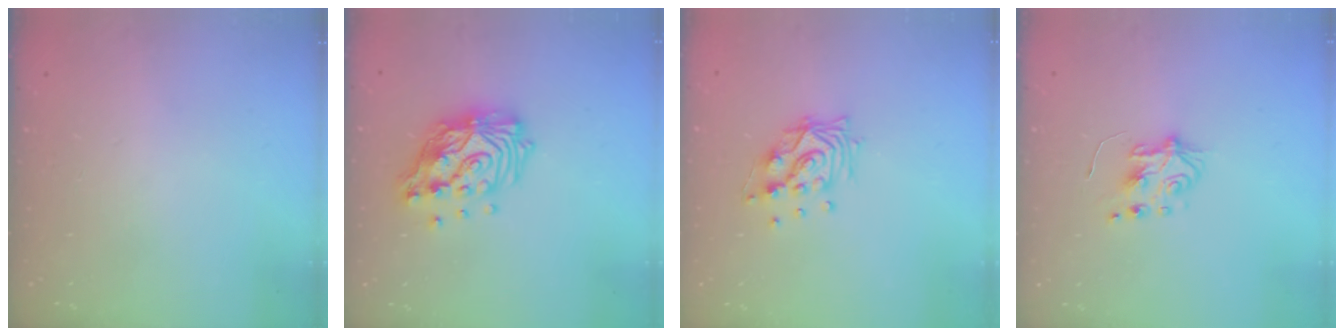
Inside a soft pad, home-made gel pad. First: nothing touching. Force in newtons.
{"total": 15.2, "press": 15.1, "slide": 2.0}
{"total": 11.5, "press": 11.4, "slide": 1.5}
{"total": 5.8, "press": 5.8, "slide": 0.6}